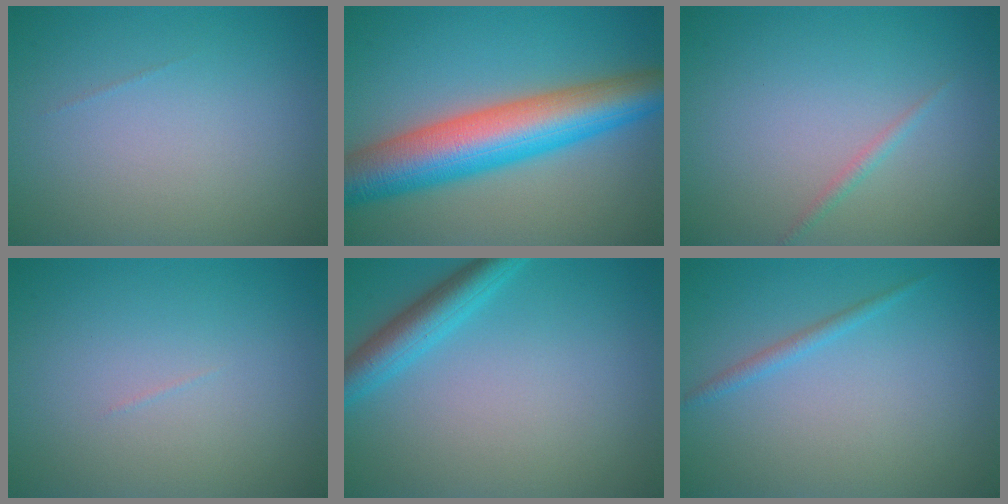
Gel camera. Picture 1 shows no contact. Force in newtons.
{"total": 10.2, "press": 10.2, "slide": 0.3}
{"total": 0.8, "press": 0.8, "slide": 0.1}
{"total": 0.0}
{"total": 3.6, "press": 3.5, "slide": 0.2}
{"total": 1.1, "press": 1.1, "slide": 0.1}